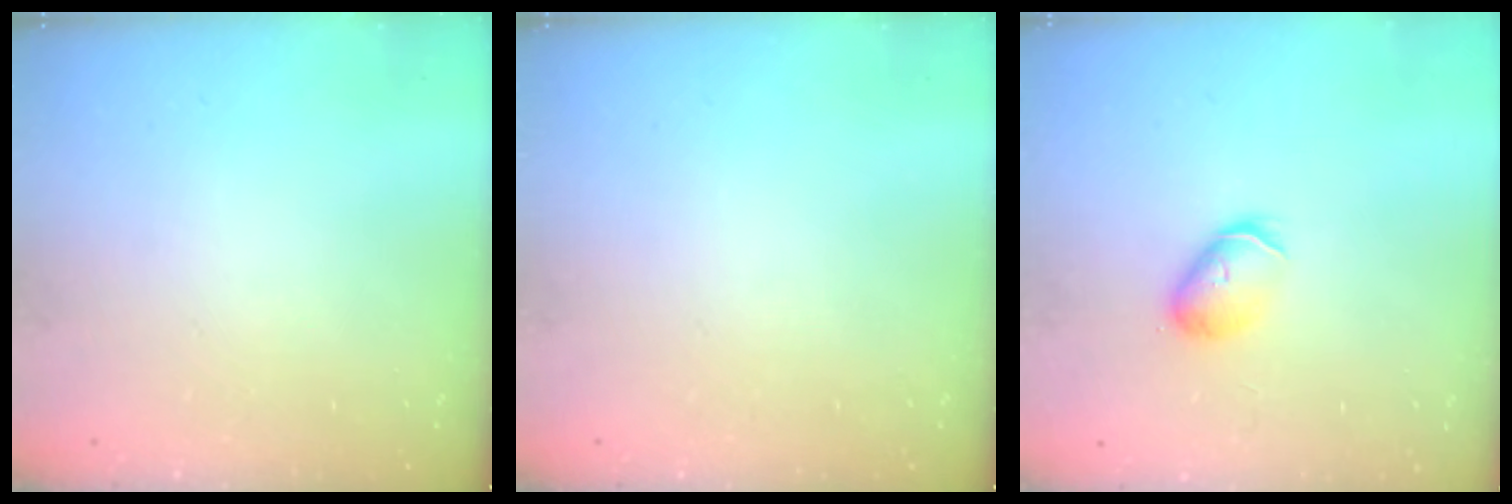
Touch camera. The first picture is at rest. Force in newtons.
{"total": 0.0}
{"total": 6.1, "press": 6.1, "slide": 0.3}